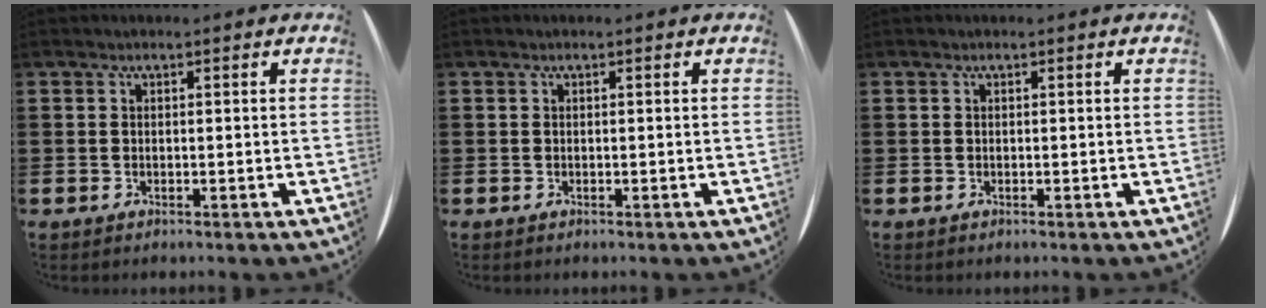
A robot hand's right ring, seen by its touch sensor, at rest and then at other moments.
{"total": 0.0}
{"total": 0.0}